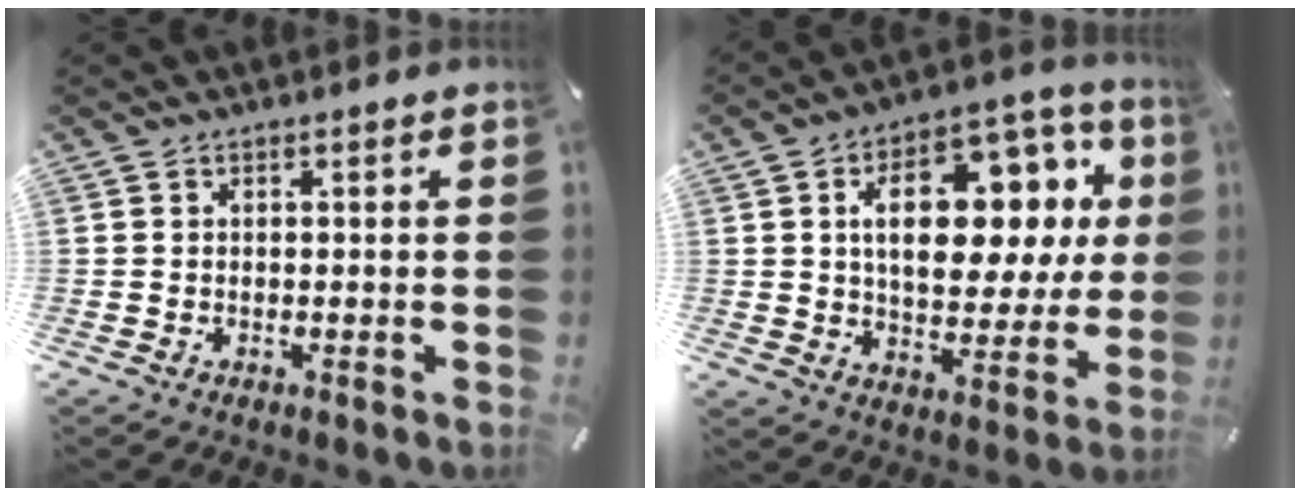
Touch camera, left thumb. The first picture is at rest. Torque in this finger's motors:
{"motor_torque": [2.58, 2.43, 1.52, -1.25, 0.43]}